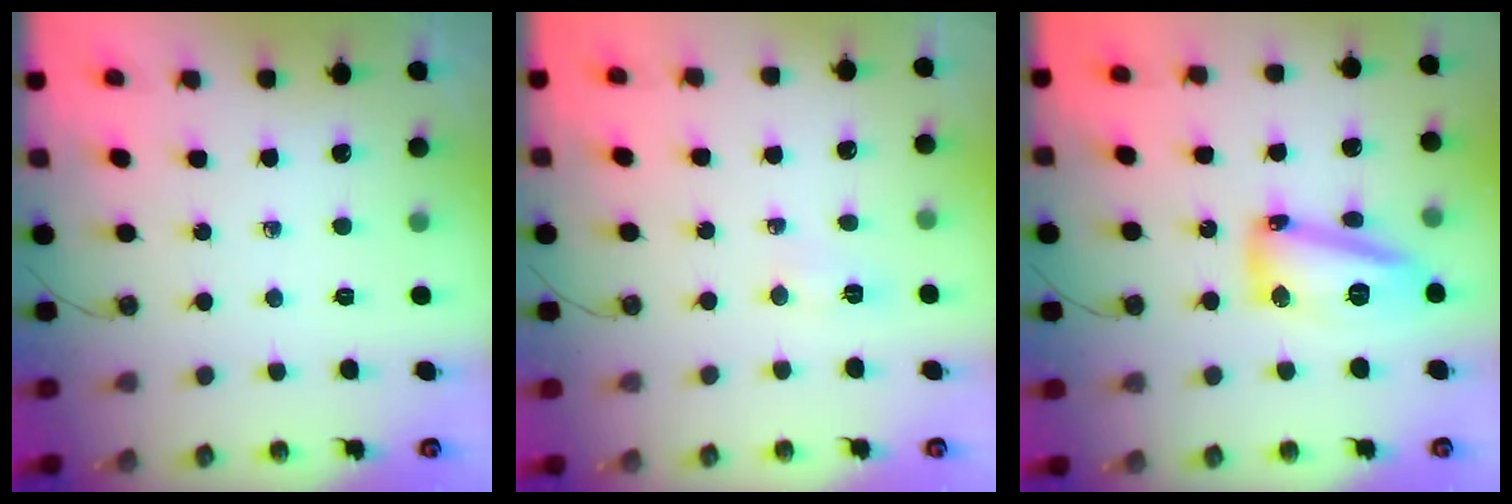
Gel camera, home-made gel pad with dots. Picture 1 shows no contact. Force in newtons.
{"total": 3.9, "press": 3.7, "slide": 1.3}
{"total": 22.1, "press": 18.8, "slide": 11.5}